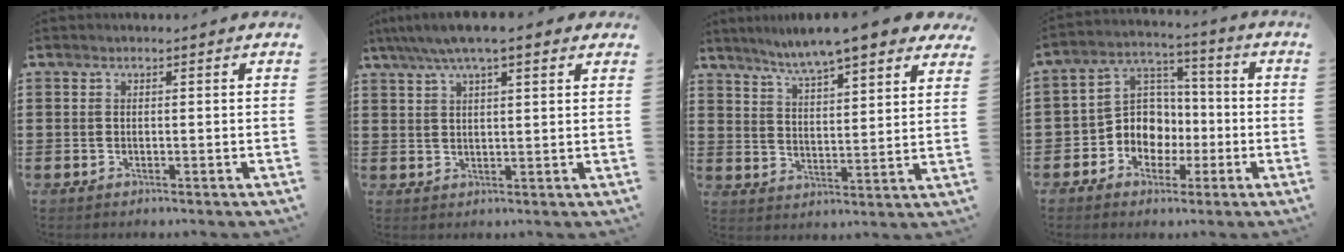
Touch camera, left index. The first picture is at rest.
{"total": 5.7, "force": [4.0, 1.0, 4.0], "torque": [-0.086, 0.002, 0.071]}
{"total": 6.8, "force": [6.1, 0.2, 2.9], "torque": [-0.075, -0.028, 0.101]}
{"total": 7.6, "force": [-2.3, 7.1, 1.8], "torque": [-0.066, 0.009, -0.044]}